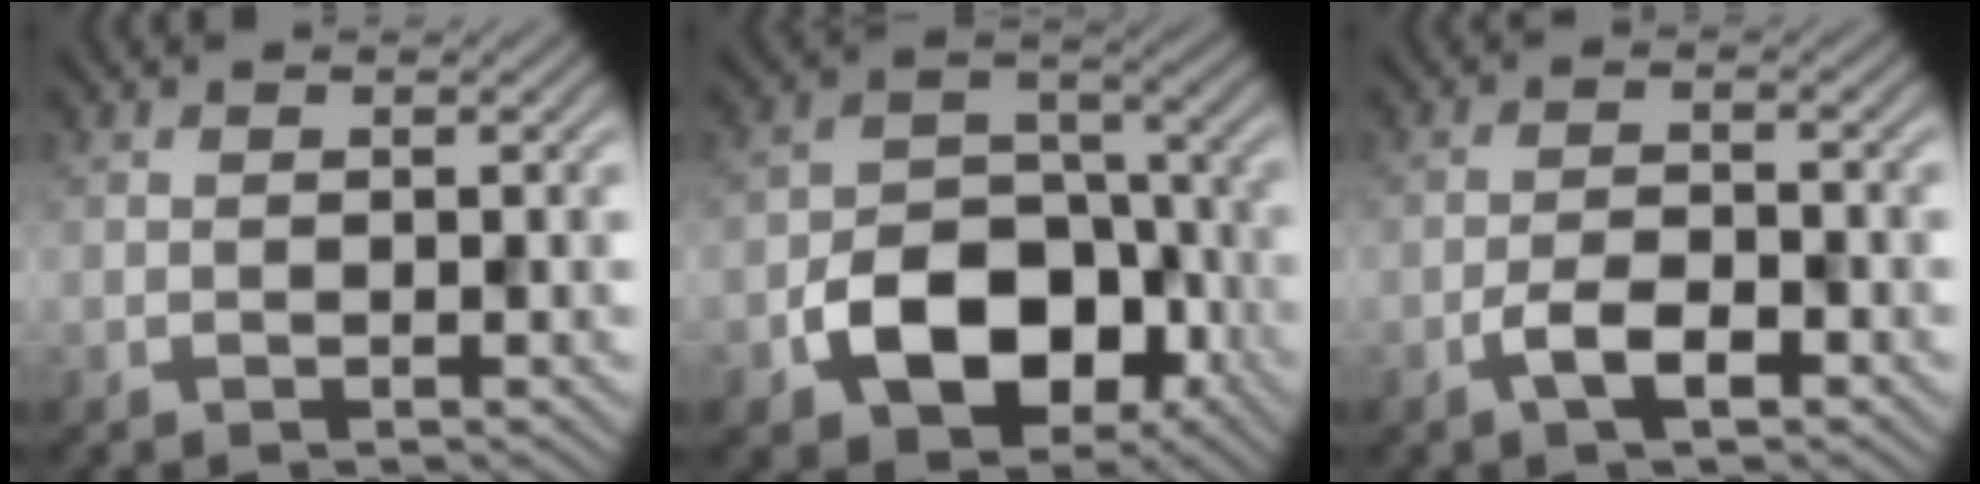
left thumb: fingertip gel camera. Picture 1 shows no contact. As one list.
[{"total": 10.9, "force": [-4.5, 7.6, 6.5], "torque": [-0.110, -0.014, -0.081]}, {"total": 3.5, "force": [-2.0, 1.2, 2.6], "torque": [-0.051, 0.002, -0.042]}]